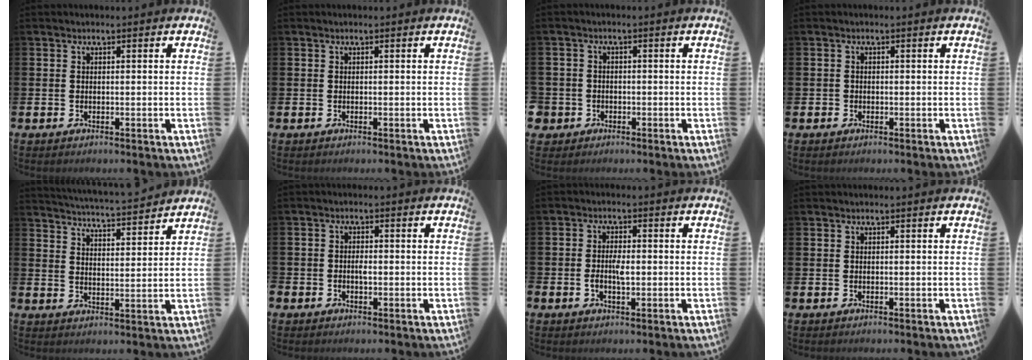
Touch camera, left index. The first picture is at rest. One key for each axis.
{"total": 0.0}
{"total": 2.0, "fx": -1.0, "fy": 1.7, "fz": -0.1, "tx": -0.010, "ty": 0.007, "tz": -0.024}
{"total": 0.6, "fx": -0.3, "fy": 0.6, "fz": 0.1, "tx": -0.001, "ty": 0.004, "tz": -0.008}
{"total": 4.9, "fx": 4.8, "fy": -0.3, "fz": 0.4, "tx": -0.021, "ty": -0.040, "tz": 0.083}
{"total": 1.4, "fx": -0.6, "fy": 1.0, "fz": 0.7, "tx": -0.004, "ty": -0.002, "tz": -0.014}
{"total": 2.5, "fx": -0.5, "fy": 1.2, "fz": 2.2, "tx": -0.038, "ty": 0.003, "tz": -0.010}
{"total": 0.0}